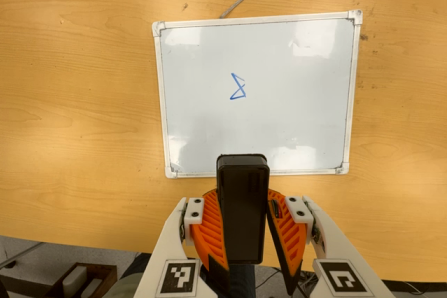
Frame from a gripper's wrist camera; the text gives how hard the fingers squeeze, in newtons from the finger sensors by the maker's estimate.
{"total": 10.9, "left": 9.8, "right": 12.0}